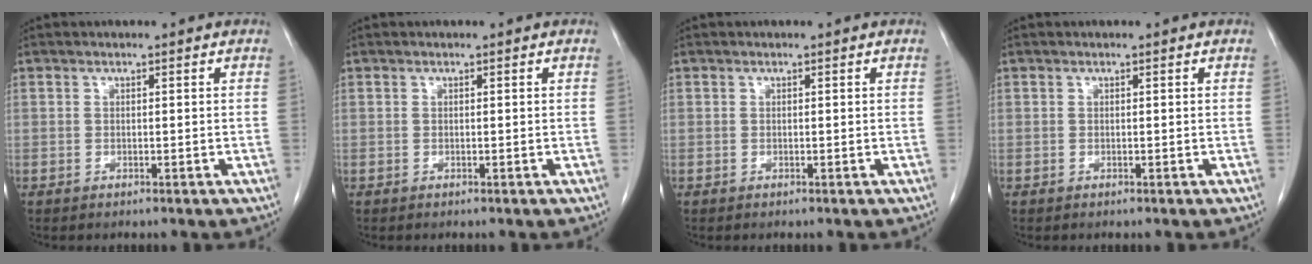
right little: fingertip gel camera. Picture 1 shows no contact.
{"total": 0.0}
{"total": 0.0}
{"total": 0.0}